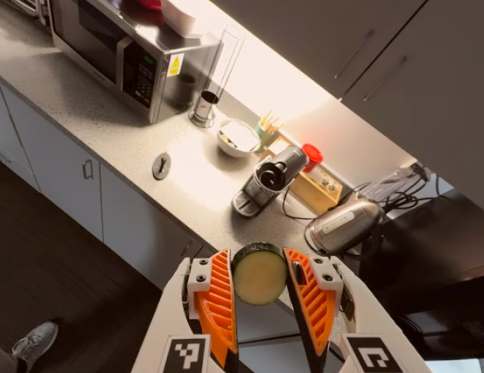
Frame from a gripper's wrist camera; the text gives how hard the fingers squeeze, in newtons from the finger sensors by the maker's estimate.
{"total": 10.9, "left": 11.5, "right": 10.2}